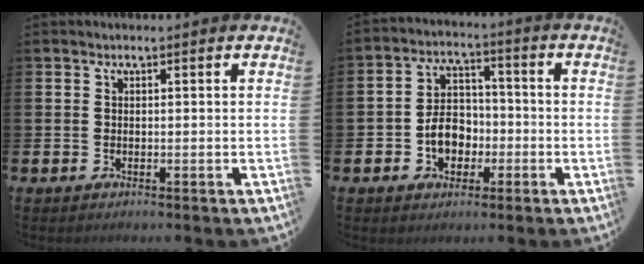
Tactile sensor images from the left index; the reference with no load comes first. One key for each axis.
{"total": 5.7, "fx": -1.6, "fy": 4.5, "fz": 3.2, "tx": -0.061, "ty": 0.013, "tz": -0.033}